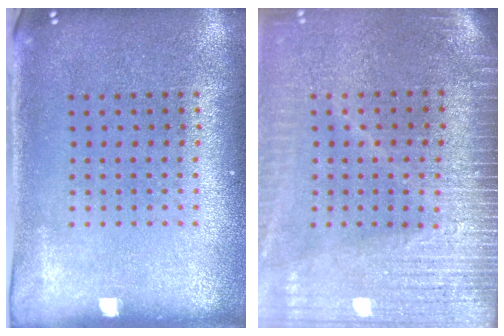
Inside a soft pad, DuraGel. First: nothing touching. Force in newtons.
{"total": 3.7, "press": 3.1, "slide": 1.9}